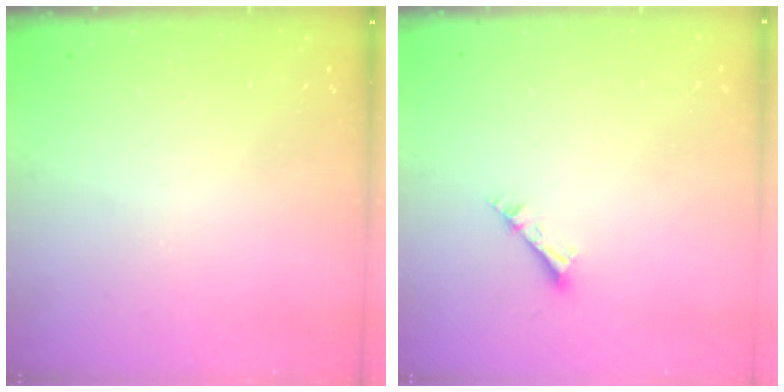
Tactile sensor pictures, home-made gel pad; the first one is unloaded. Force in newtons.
{"total": 2.3, "press": 2.3, "slide": 0.1}